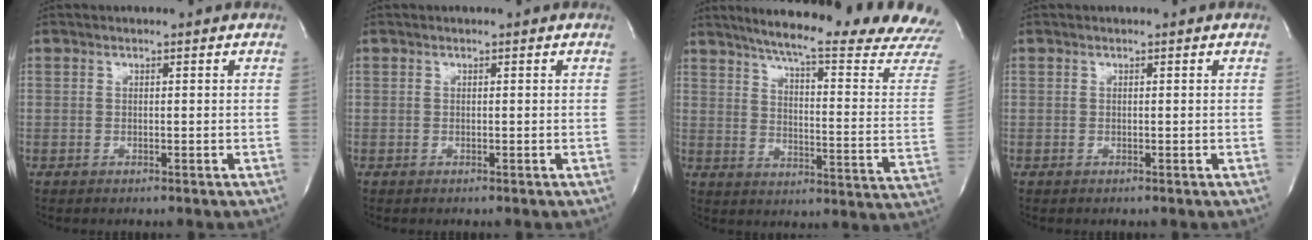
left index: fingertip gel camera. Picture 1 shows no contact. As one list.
[{"total": 0.0}, {"total": 26.5, "force": [23.8, -0.5, 11.7], "torque": [-0.181, -0.099, 0.292]}, {"total": 0.0}]